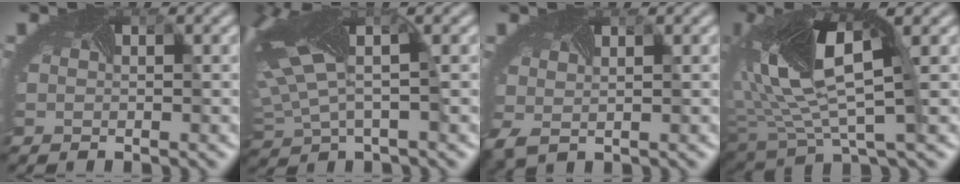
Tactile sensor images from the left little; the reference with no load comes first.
{"total": 8.8, "force": [2.6, 3.7, 7.5], "torque": [-0.209, 0.000, 0.048]}
{"total": 1.3, "force": [0.3, 0.5, 1.2], "torque": [-0.037, -0.004, 0.009]}
{"total": 10.8, "force": [2.1, 4.1, 9.7], "torque": [-0.208, -0.003, 0.034]}